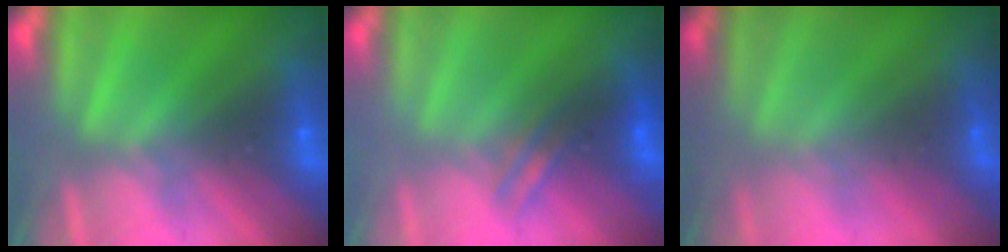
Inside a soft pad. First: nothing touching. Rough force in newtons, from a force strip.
{"total": 2.6}
{"total": 1.7}